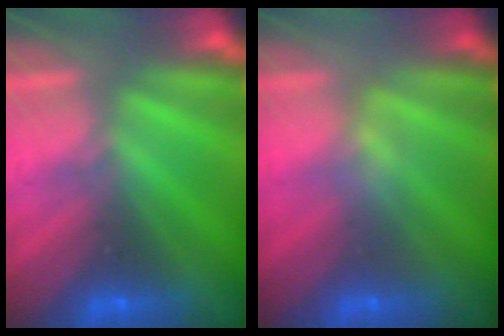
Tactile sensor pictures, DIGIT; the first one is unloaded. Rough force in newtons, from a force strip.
{"total": 2.4}